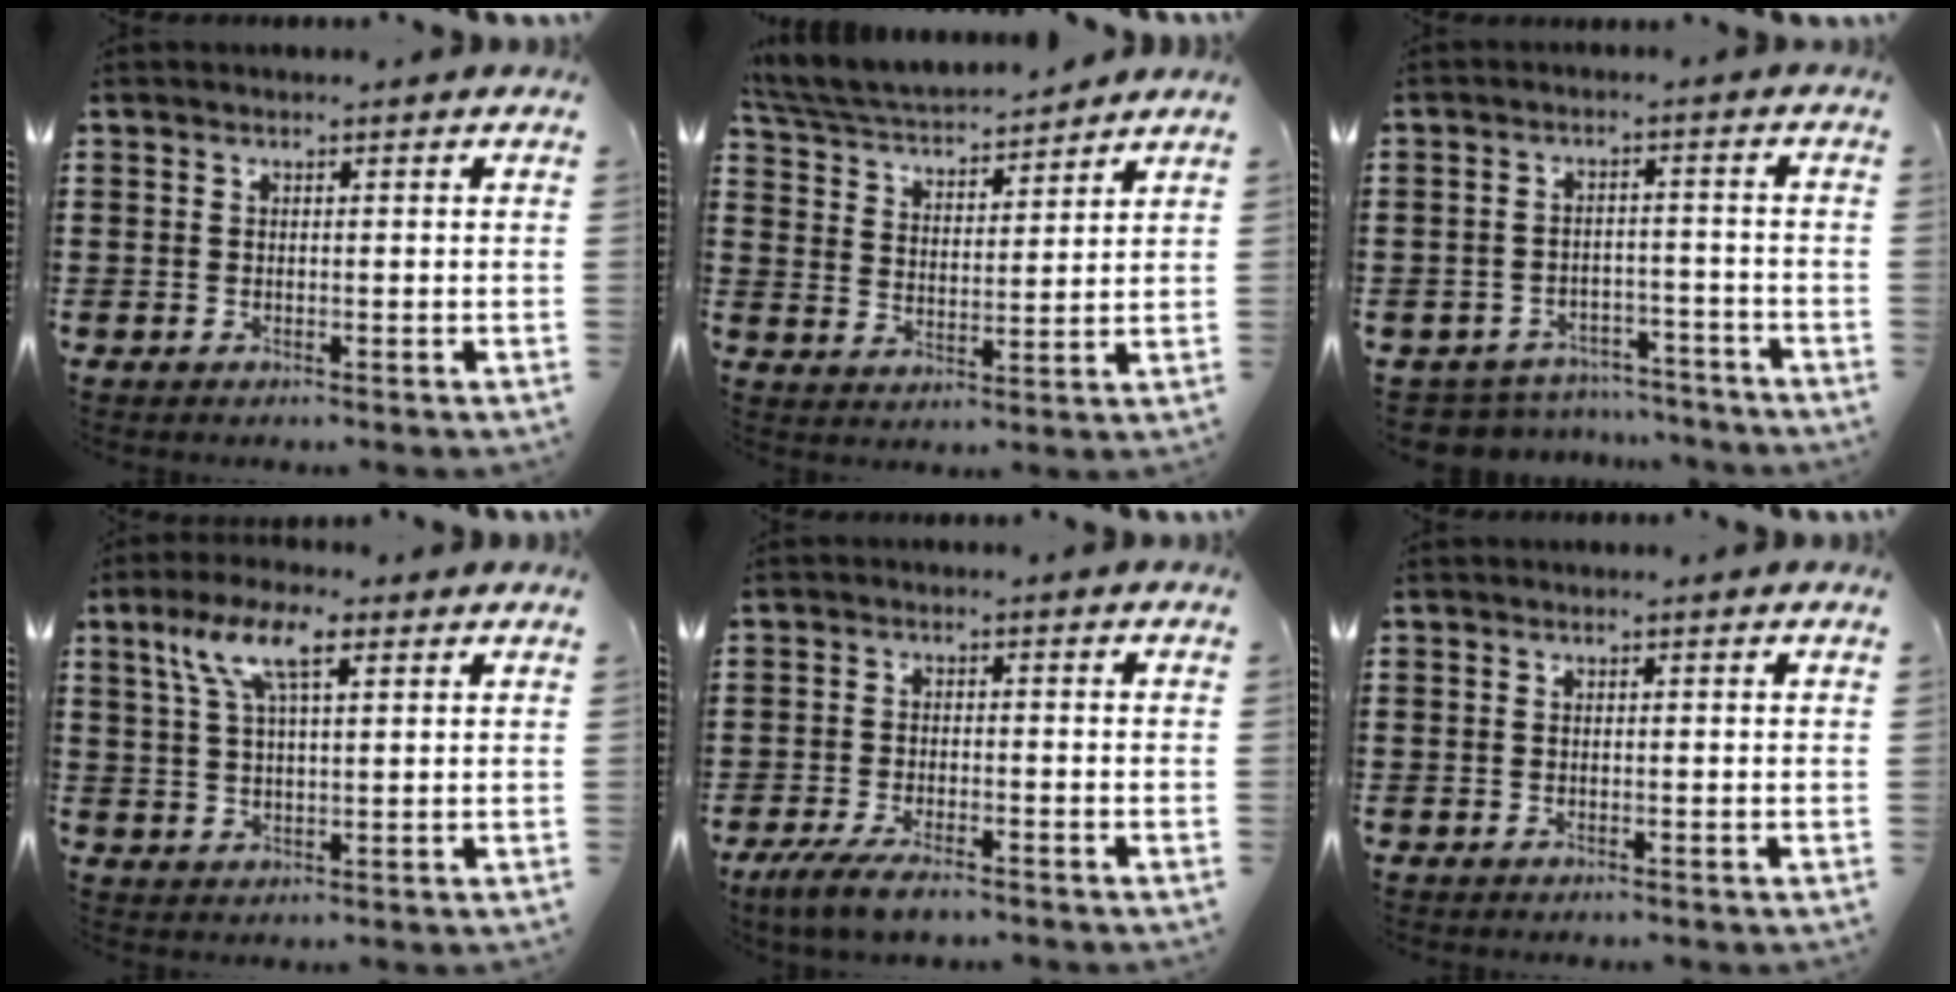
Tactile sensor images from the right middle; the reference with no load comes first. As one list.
[{"total": 4.7, "force": [4.7, 0.6, 0.5], "torque": [-0.037, -0.032, 0.078]}, {"total": 4.5, "force": [-4.5, 0.7, -0.2], "torque": [-0.009, 0.005, -0.095]}, {"total": 7.8, "force": [4.1, 2.6, 6.1], "torque": [-0.133, 0.014, 0.070]}, {"total": 4.5, "force": [-3.7, 0.8, 2.5], "torque": [-0.063, -0.011, -0.074]}, {"total": 0.0}]